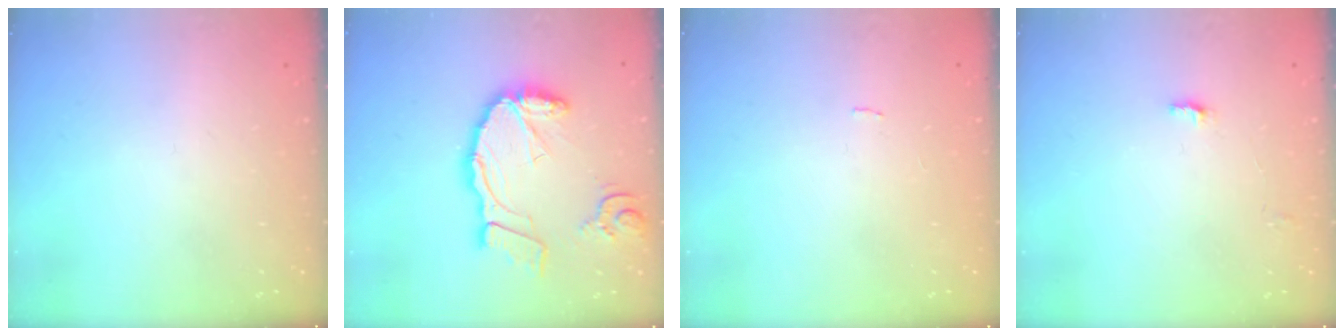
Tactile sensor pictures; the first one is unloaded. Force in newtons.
{"total": 17.8, "press": 17.6, "slide": 2.3}
{"total": 0.6, "press": 0.5, "slide": 0.2}
{"total": 2.9, "press": 2.9, "slide": 0.1}